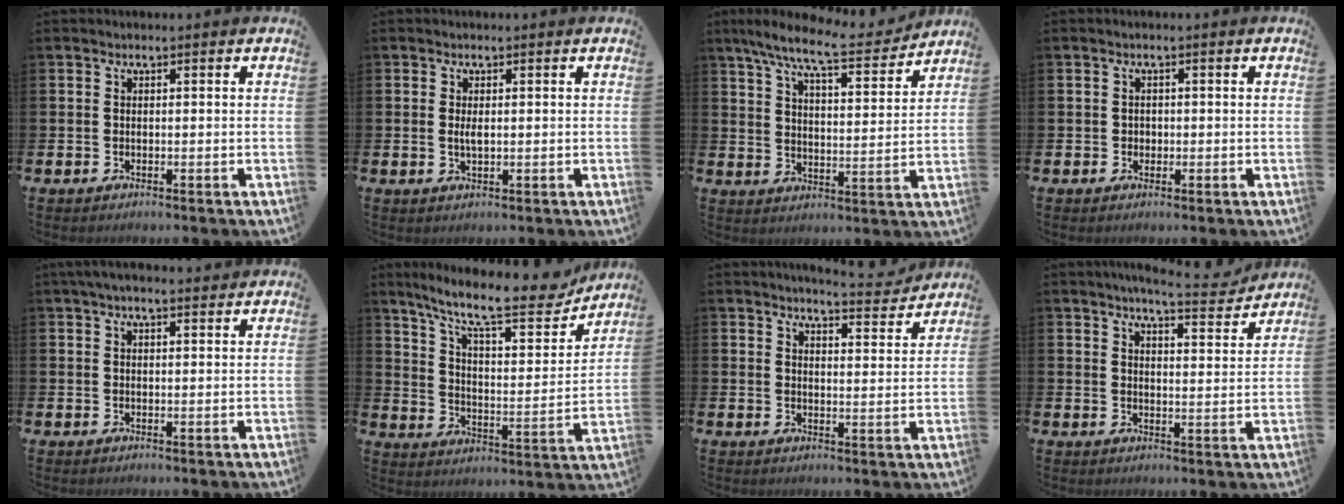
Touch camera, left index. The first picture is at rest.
{"total": 1.6, "force": [0.2, 0.6, 1.5], "torque": [-0.029, 0.003, 0.002]}
{"total": 9.5, "force": [8.5, 1.3, 4.1], "torque": [-0.106, -0.044, 0.149]}
{"total": 1.0, "force": [0.1, 1.0, 0.2], "torque": [0.002, 0.005, -0.002]}
{"total": 2.9, "force": [2.4, 0.6, 1.5], "torque": [-0.034, -0.001, 0.044]}
{"total": 12.9, "force": [10.8, 2.9, 6.3], "torque": [-0.136, -0.071, 0.180]}
{"total": 5.4, "force": [5.3, 0.3, 1.1], "torque": [-0.017, -0.036, 0.090]}
{"total": 6.6, "force": [6.2, 0.4, 2.1], "torque": [-0.039, -0.035, 0.107]}